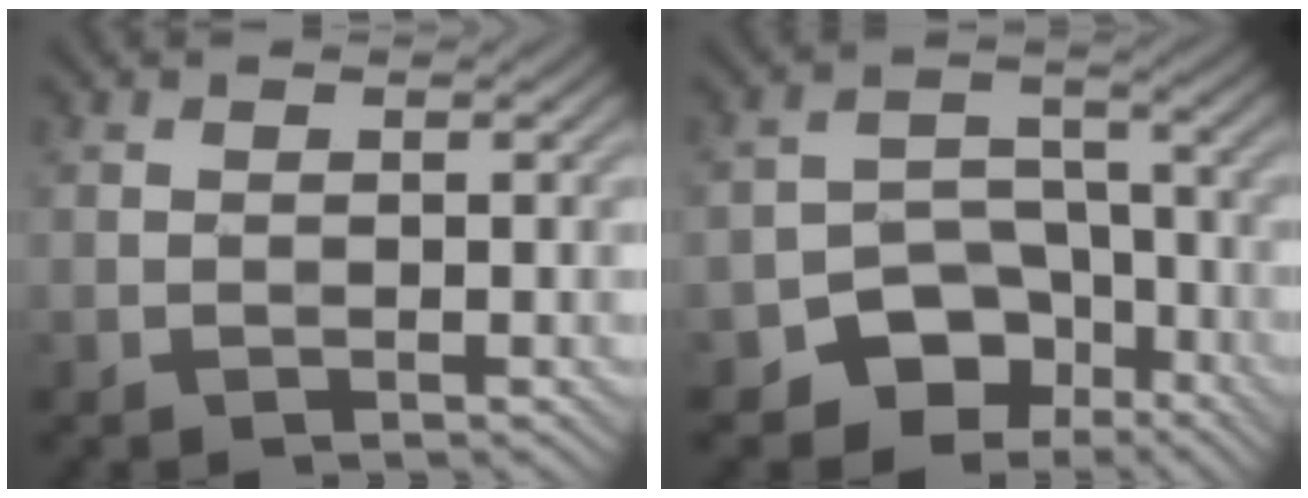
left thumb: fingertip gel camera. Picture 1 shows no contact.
{"total": 8.8, "force": [-5.5, 6.1, 3.2], "torque": [-0.037, -0.002, -0.094]}